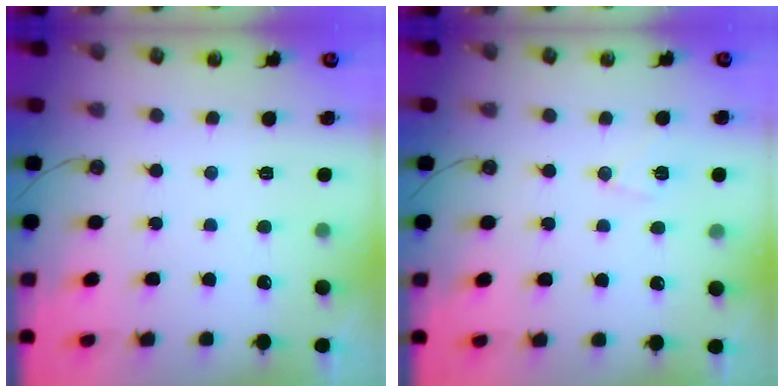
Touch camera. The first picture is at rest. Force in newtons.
{"total": 6.4, "press": 6.3, "slide": 1.2}